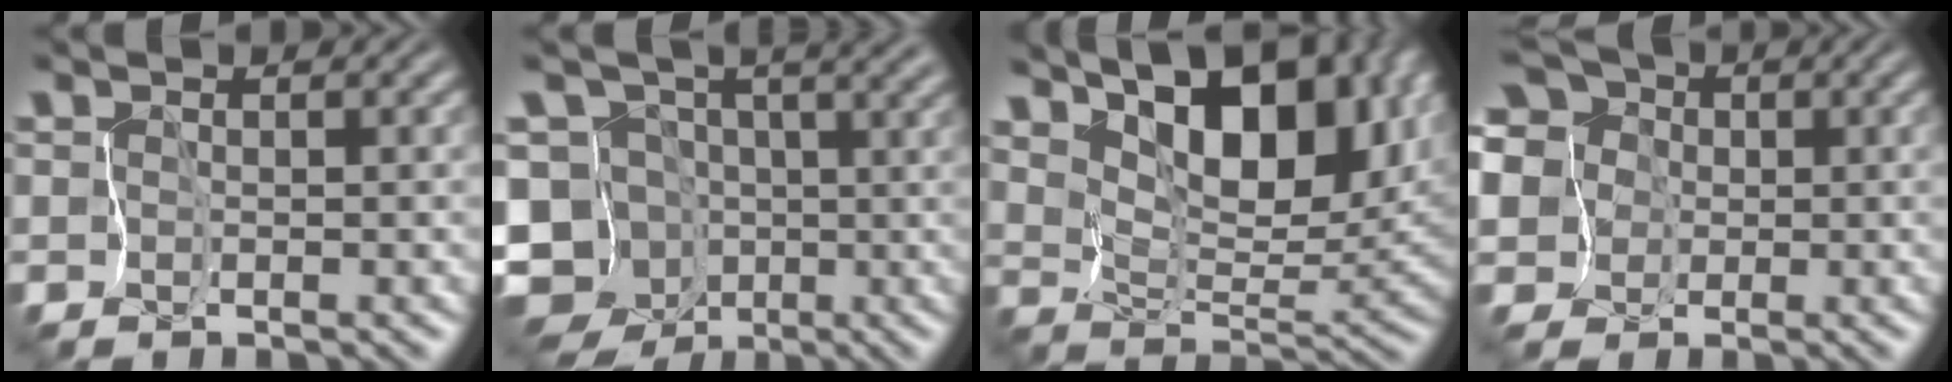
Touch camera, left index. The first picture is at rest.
{"total": 9.4, "force": [-3.1, 7.6, 4.7], "torque": [-0.082, 0.017, -0.050]}
{"total": 12.8, "force": [7.0, 5.7, 9.1], "torque": [-0.163, 0.004, 0.122]}
{"total": 12.4, "force": [2.2, 10.4, 6.2], "torque": [-0.170, 0.036, 0.002]}